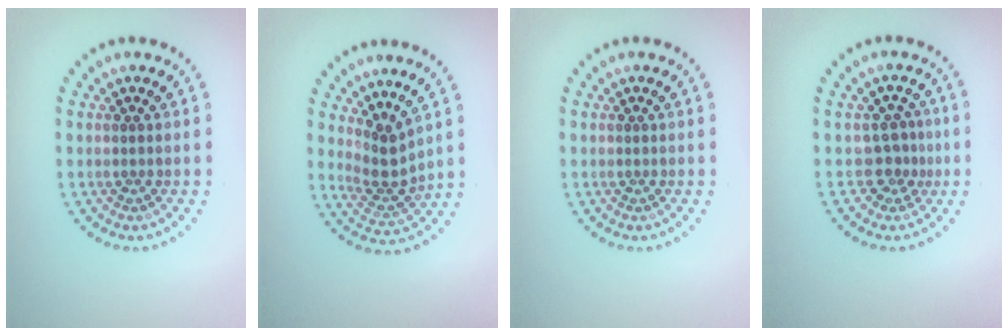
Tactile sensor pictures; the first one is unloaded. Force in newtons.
{"total": 2.9, "press": 2.0, "slide": 2.1}
{"total": 0.0}
{"total": 2.2, "press": 1.5, "slide": 1.7}